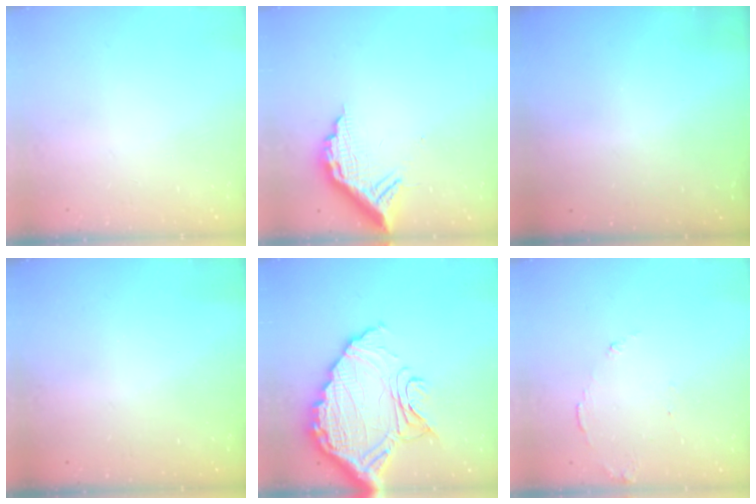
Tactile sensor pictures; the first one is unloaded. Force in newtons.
{"total": 11.4, "press": 11.3, "slide": 1.1}
{"total": 3.0, "press": 3.0, "slide": 0.1}
{"total": 3.0, "press": 2.9, "slide": 0.8}
{"total": 20.2, "press": 20.1, "slide": 2.2}
{"total": 7.8, "press": 7.8, "slide": 0.5}